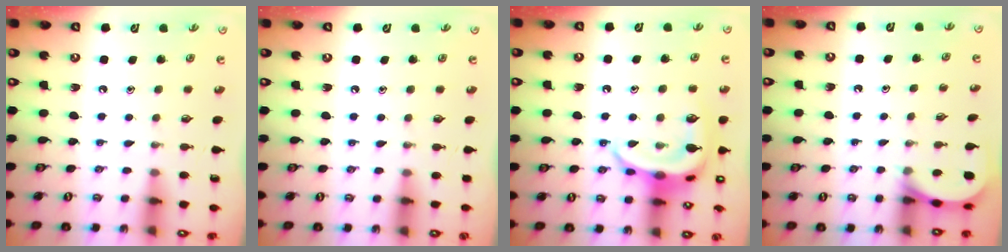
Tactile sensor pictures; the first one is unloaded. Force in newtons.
{"total": 2.7, "press": 2.7, "slide": 0.5}
{"total": 15.3, "press": 15.3, "slide": 0.7}
{"total": 2.5, "press": 2.5, "slide": 0.3}